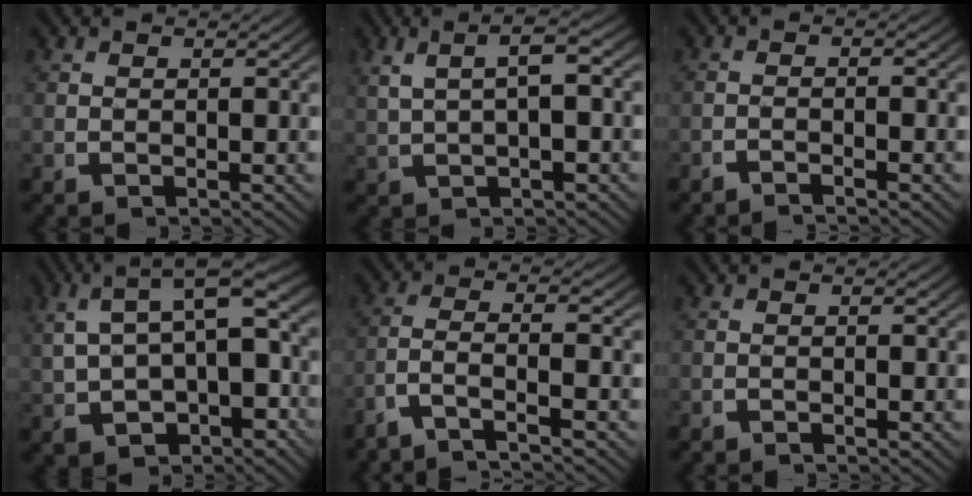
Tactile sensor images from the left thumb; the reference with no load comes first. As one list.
[{"total": 5.8, "force": [2.4, 2.2, 4.8], "torque": [-0.069, 0.026, 0.039]}, {"total": 1.4, "force": [-1.4, 0.1, 0.3], "torque": [-0.001, 0.001, -0.031]}, {"total": 10.6, "force": [2.1, 6.4, 8.1], "torque": [-0.123, 0.011, 0.036]}, {"total": 6.4, "force": [-3.2, 3.1, 4.6], "torque": [-0.124, -0.030, -0.047]}, {"total": 0.7, "force": [-0.7, 0.1, 0.0], "torque": [0.002, 0.000, -0.016]}]